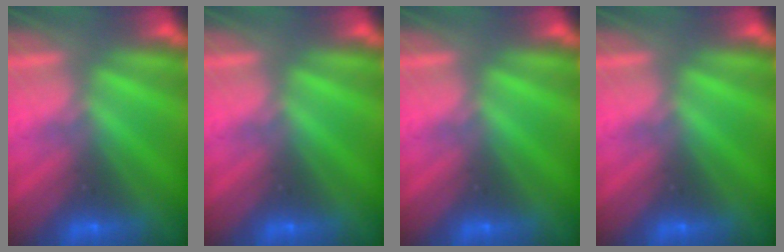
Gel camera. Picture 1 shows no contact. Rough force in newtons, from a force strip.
{"total": 0.0}
{"total": 0.0}
{"total": 0.0}